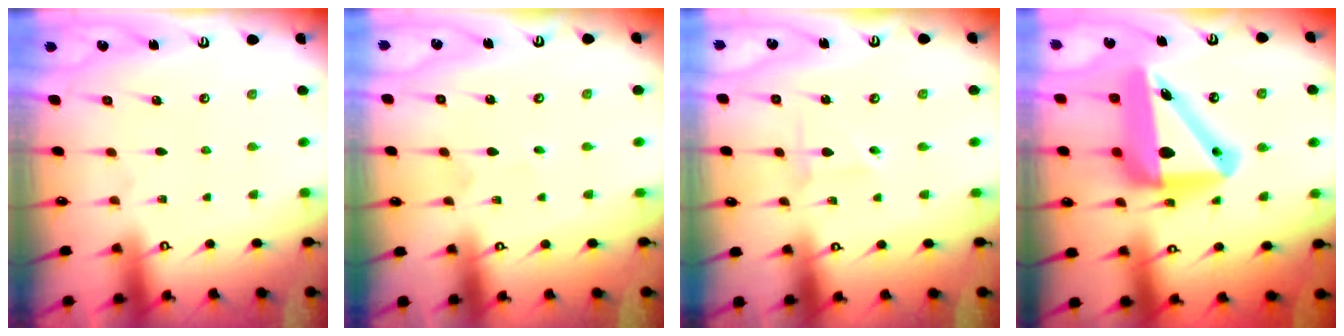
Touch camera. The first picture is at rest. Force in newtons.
{"total": 1.0, "press": 1.0, "slide": 0.0}
{"total": 1.8, "press": 1.7, "slide": 0.2}
{"total": 18.3, "press": 17.8, "slide": 4.1}